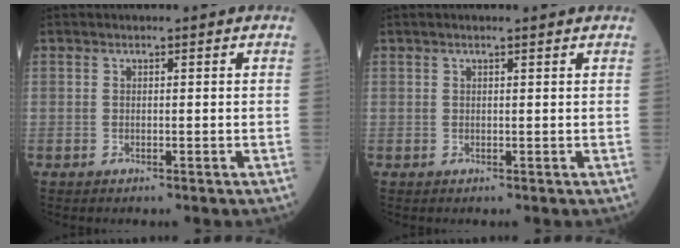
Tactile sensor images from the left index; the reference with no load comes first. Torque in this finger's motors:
{"motor_torque": [0.32, -0.48, 0.02, 0.00]}